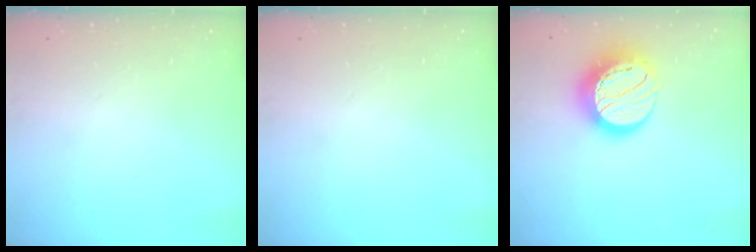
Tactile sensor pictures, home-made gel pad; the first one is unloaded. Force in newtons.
{"total": 0.0}
{"total": 17.6, "press": 17.6, "slide": 1.2}